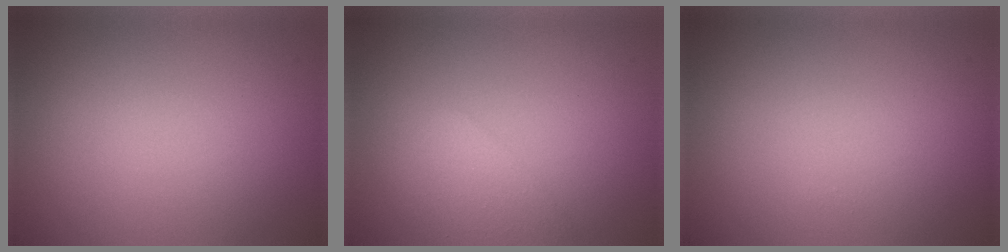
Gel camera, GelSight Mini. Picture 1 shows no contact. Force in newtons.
{"total": 2.1, "press": 2.1, "slide": 0.1}
{"total": 0.0}